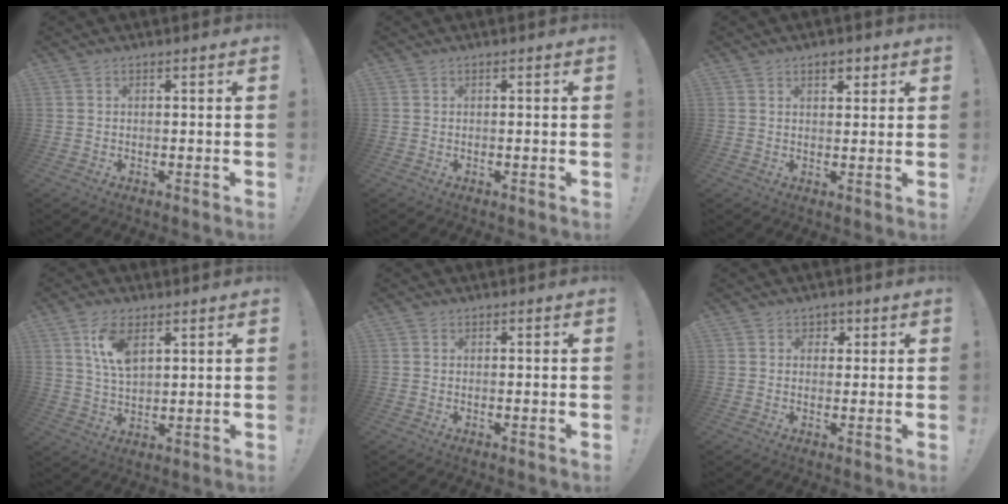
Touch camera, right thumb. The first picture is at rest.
{"total": 0.0}
{"total": 3.4, "force": [1.9, 2.1, 1.8], "torque": [-0.014, -0.005, 0.029]}
{"total": 9.0, "force": [4.4, 4.5, 6.4], "torque": [-0.115, -0.013, 0.079]}
{"total": 0.6, "force": [-0.1, 0.4, -0.3], "torque": [0.007, 0.001, -0.001]}
{"total": 3.0, "force": [1.2, 2.7, 0.6], "torque": [0.004, -0.006, 0.017]}